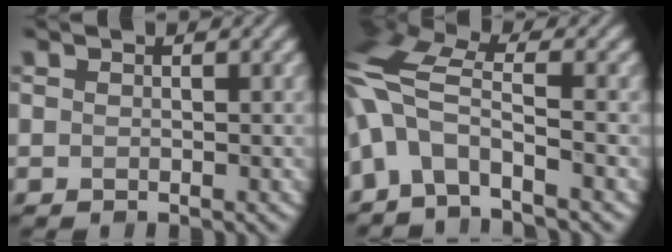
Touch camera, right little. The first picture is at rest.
{"total": 6.9, "force": [-2.9, 3.2, 5.4], "torque": [-0.116, 0.012, -0.074]}